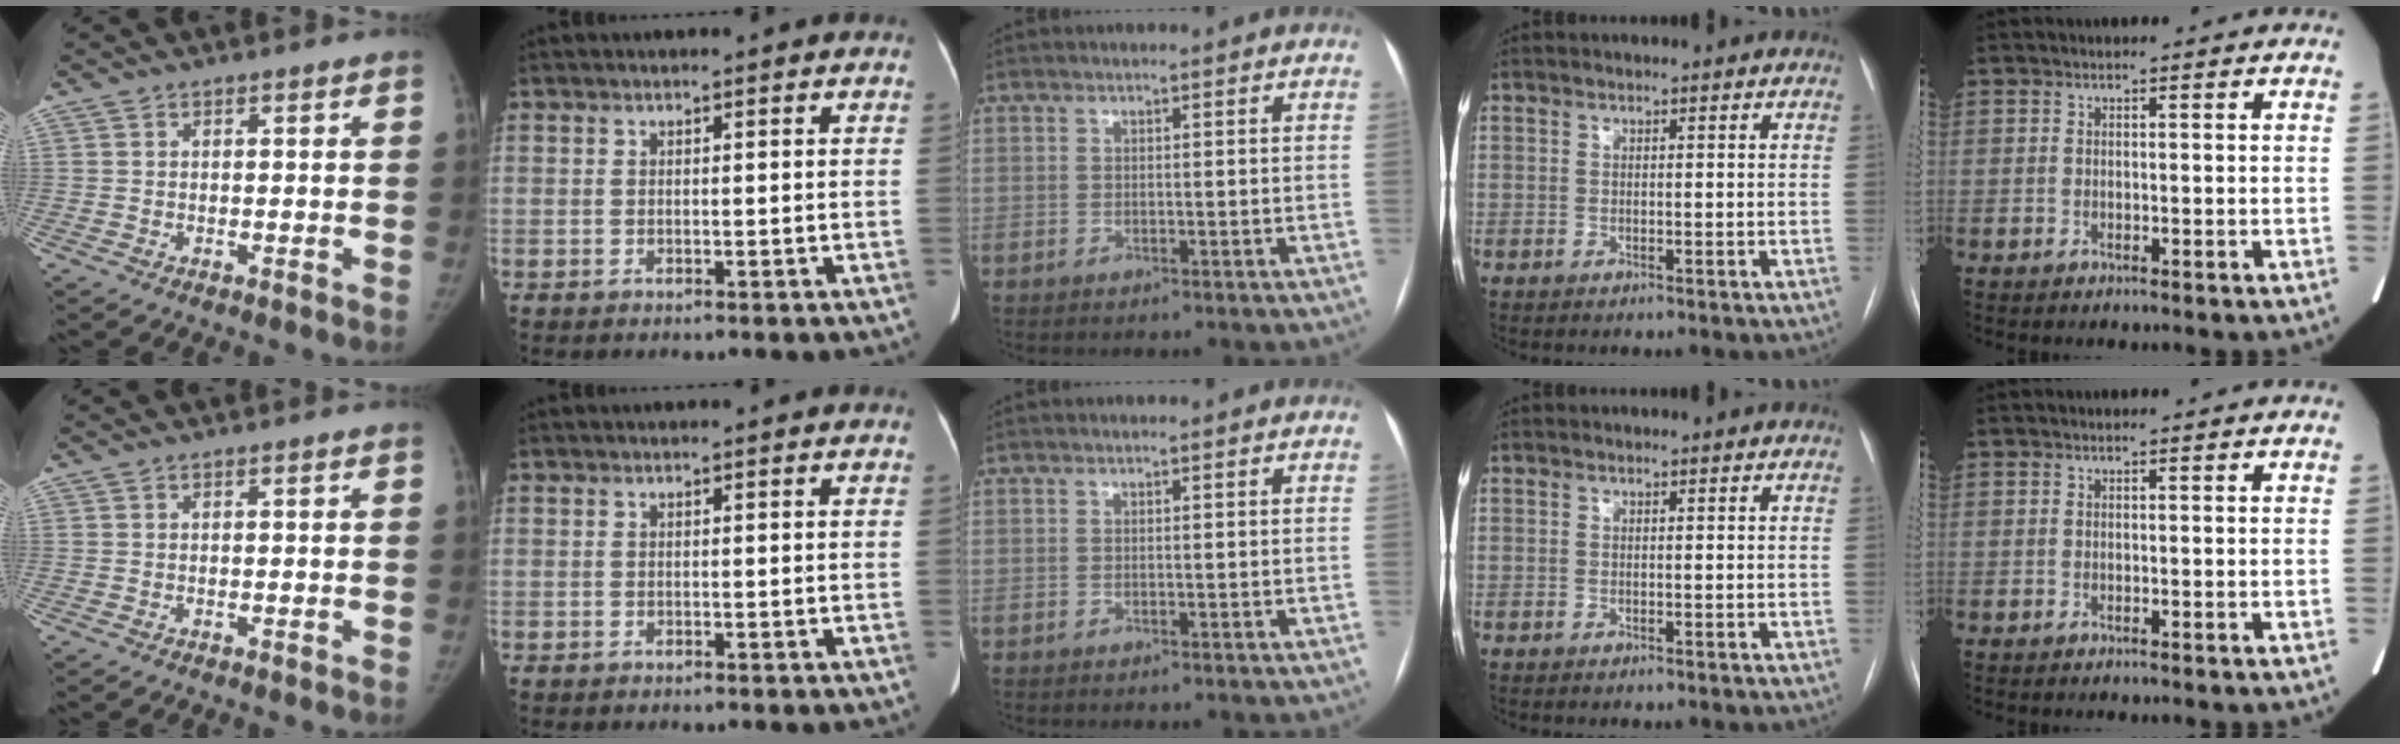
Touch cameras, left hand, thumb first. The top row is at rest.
{}